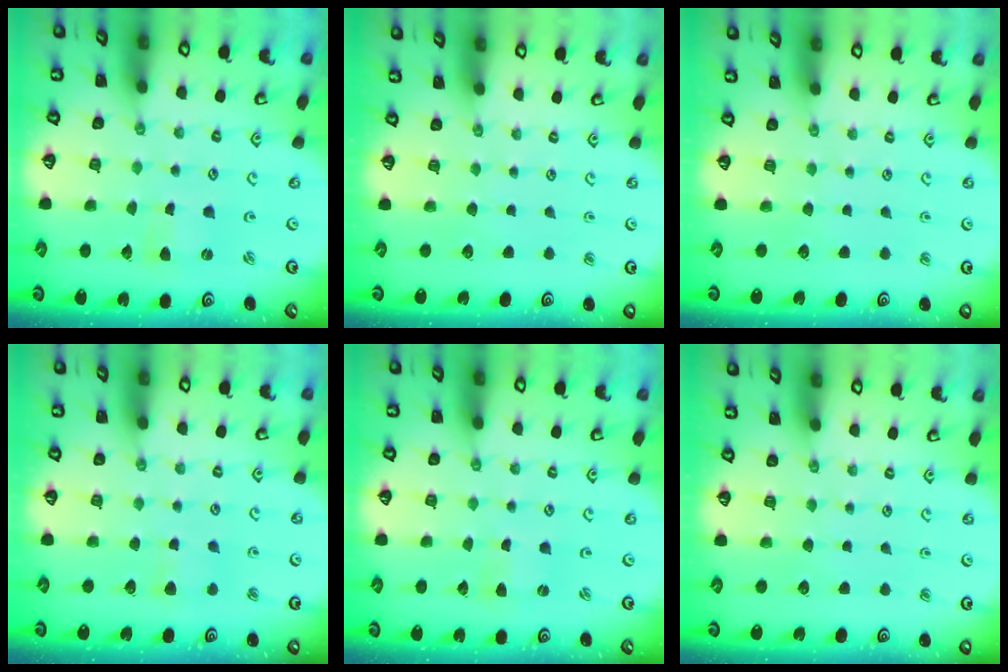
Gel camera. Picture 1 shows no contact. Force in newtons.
{"total": 0.0}
{"total": 0.0}
{"total": 3.8, "press": 3.7, "slide": 0.7}
{"total": 0.0}
{"total": 0.0}